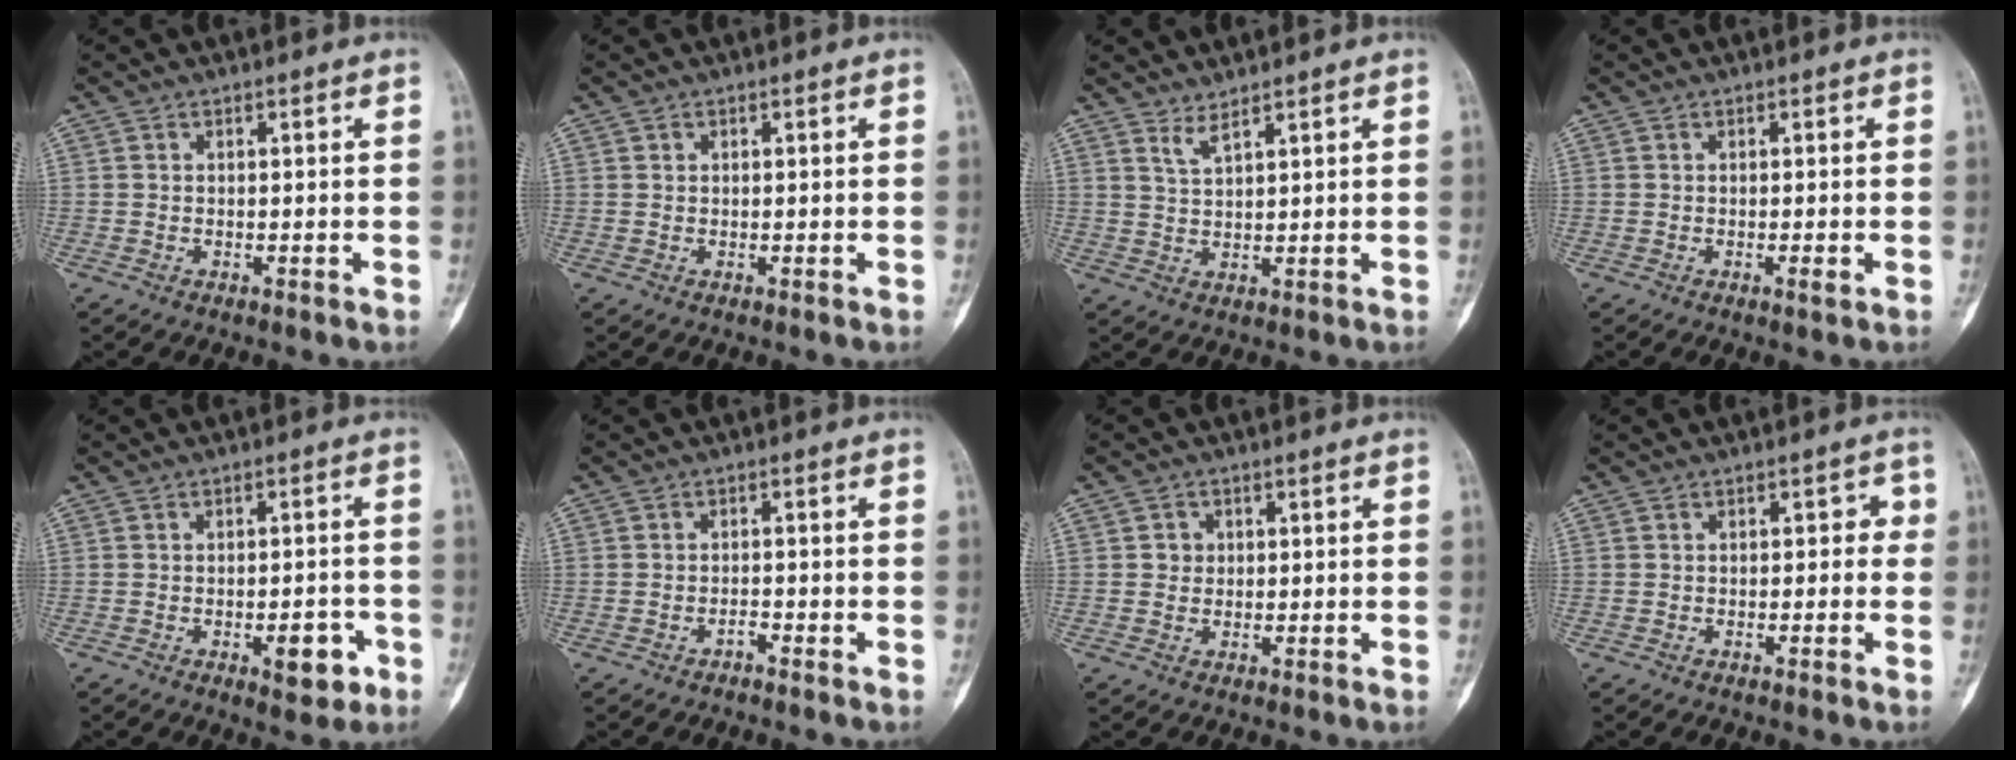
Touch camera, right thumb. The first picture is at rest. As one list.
[{"total": 0.6, "force": [0.3, 0.5, 0.1], "torque": [0.002, 0.000, 0.004]}, {"total": 2.6, "force": [2.2, 0.4, 1.4], "torque": [-0.029, -0.024, 0.049]}, {"total": 0.9, "force": [-0.3, 0.1, 0.9], "torque": [-0.015, -0.004, -0.003]}, {"total": 6.0, "force": [-2.6, 2.6, 4.8], "torque": [-0.046, 0.011, -0.028]}, {"total": 1.0, "force": [-0.9, 0.4, 0.2], "torque": [-0.003, 0.008, -0.019]}, {"total": 2.0, "force": [0.4, 1.9, 0.6], "torque": [0.002, 0.002, 0.004]}, {"total": 1.8, "force": [0.0, 1.3, 1.3], "torque": [0.009, 0.010, -0.011]}]